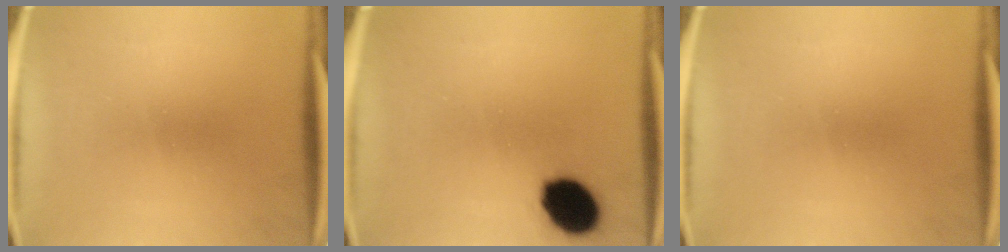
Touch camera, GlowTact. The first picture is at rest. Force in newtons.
{"total": 11.6}
{"total": 0.0}